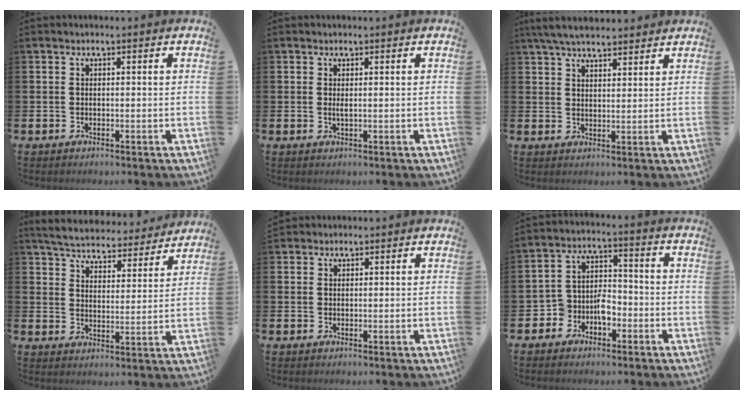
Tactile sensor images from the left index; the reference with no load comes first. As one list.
[{"total": 0.7, "force": [0.3, 0.1, 0.7], "torque": [-0.013, 0.000, 0.004]}, {"total": 5.4, "force": [5.0, 1.1, 1.5], "torque": [-0.043, -0.015, 0.094]}, {"total": 5.6, "force": [5.5, 1.0, 0.8], "torque": [-0.049, -0.042, 0.093]}, {"total": 1.6, "force": [1.5, 0.6, -0.2], "torque": [0.008, 0.001, 0.027]}, {"total": 4.3, "force": [-2.6, 2.9, 1.8], "torque": [-0.045, 0.009, -0.053]}]